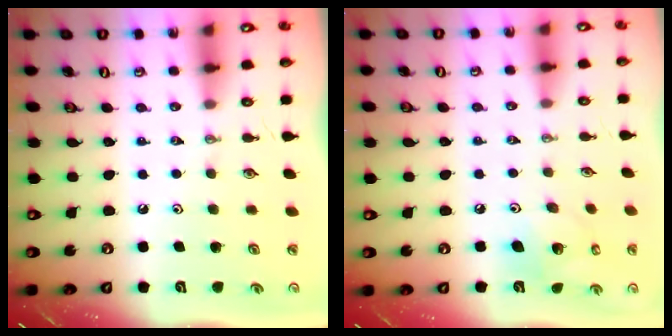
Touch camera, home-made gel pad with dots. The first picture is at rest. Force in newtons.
{"total": 10.1, "press": 9.7, "slide": 2.8}